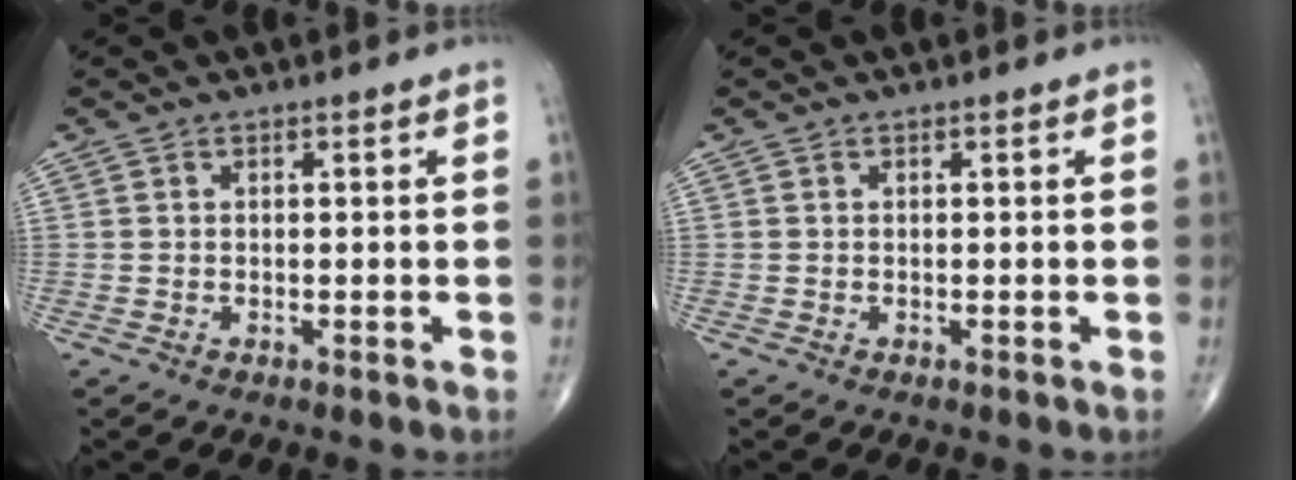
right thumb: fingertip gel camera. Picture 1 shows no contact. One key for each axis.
{"total": 0.0}